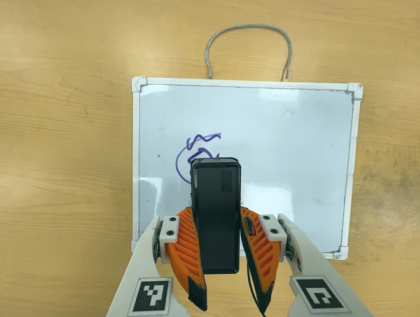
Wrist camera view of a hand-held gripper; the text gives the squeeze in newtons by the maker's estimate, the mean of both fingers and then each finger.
{"total": 10.3, "left": 8.4, "right": 12.2}